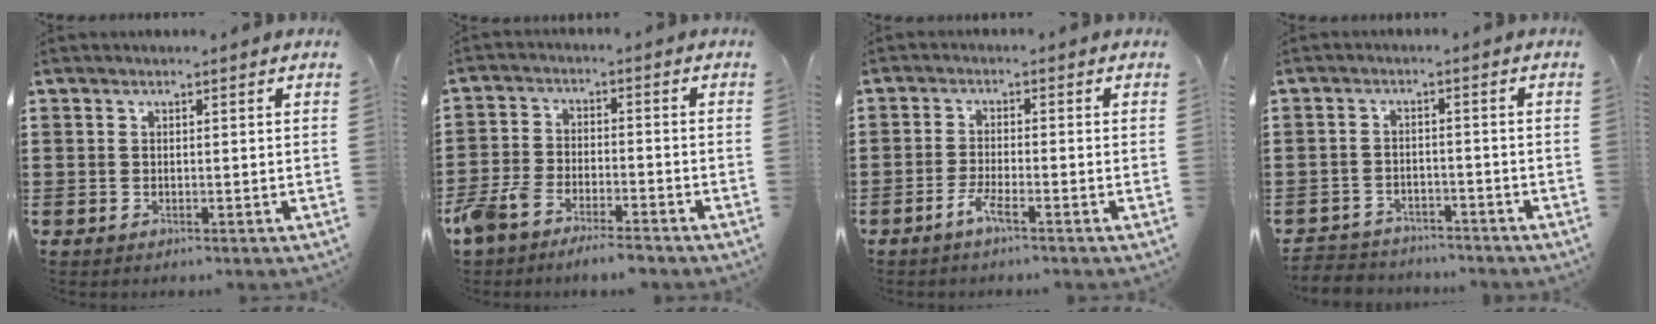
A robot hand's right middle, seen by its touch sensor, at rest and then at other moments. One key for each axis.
{"total": 5.7, "fx": -5.1, "fy": 1.1, "fz": 2.2, "tx": -0.063, "ty": -0.003, "tz": -0.105}
{"total": 3.0, "fx": -2.0, "fy": 0.2, "fz": 2.2, "tx": -0.053, "ty": -0.003, "tz": -0.040}
{"total": 3.0, "fx": -2.9, "fy": 0.6, "fz": -0.3, "tx": -0.003, "ty": 0.000, "tz": -0.065}